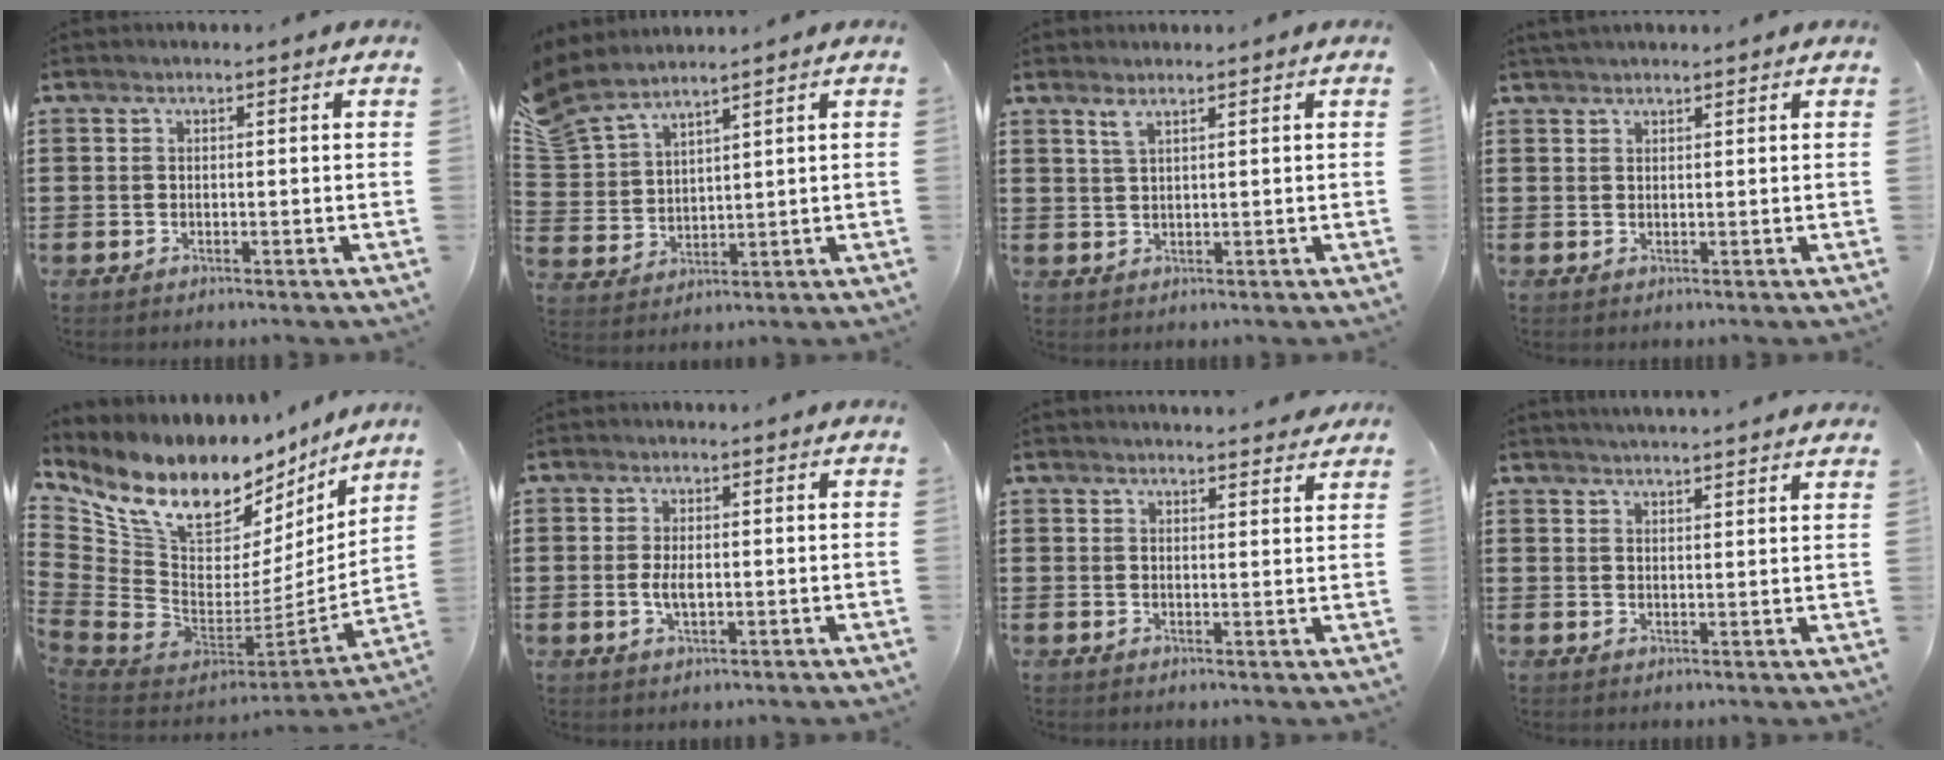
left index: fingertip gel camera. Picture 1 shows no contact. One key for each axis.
{"total": 4.9, "fx": 4.5, "fy": 1.8, "fz": 1.0, "tx": -0.048, "ty": -0.017, "tz": 0.081}
{"total": 2.0, "fx": 1.5, "fy": 0.4, "fz": 1.3, "tx": -0.031, "ty": 0.000, "tz": 0.028}
{"total": 1.3, "fx": 1.3, "fy": 0.2, "fz": 0.3, "tx": -0.008, "ty": 0.001, "tz": 0.025}
{"total": 12.3, "fx": 9.0, "fy": 6.5, "fz": 5.4, "tx": -0.133, "ty": -0.077, "tz": 0.160}
{"total": 3.1, "fx": -0.3, "fy": 1.4, "fz": 2.8, "tx": -0.060, "ty": -0.001, "tz": -0.009}
{"total": 2.6, "fx": 2.6, "fy": 0.0, "fz": 0.2, "tx": -0.011, "ty": -0.008, "tz": 0.050}
{"total": 2.7, "fx": 2.6, "fy": -0.5, "fz": 0.1, "tx": -0.009, "ty": -0.010, "tz": 0.049}